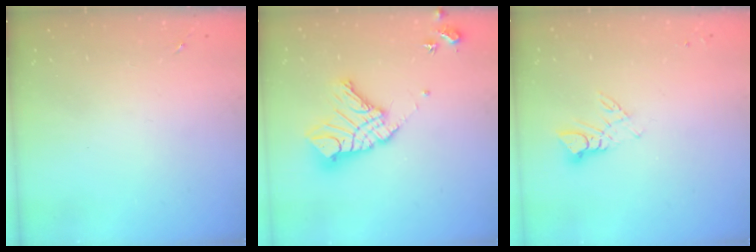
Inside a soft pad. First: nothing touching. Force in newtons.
{"total": 16.9, "press": 16.8, "slide": 1.8}
{"total": 5.6, "press": 5.6, "slide": 0.5}